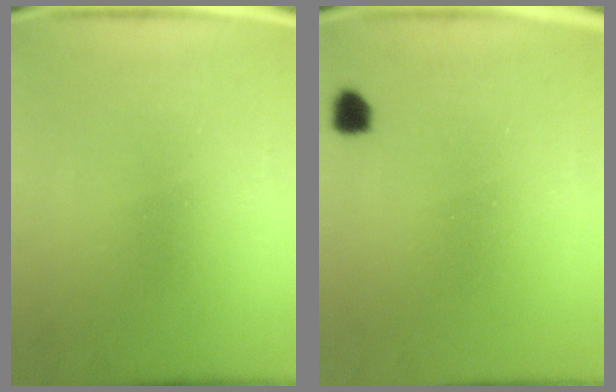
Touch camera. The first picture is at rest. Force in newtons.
{"total": 2.0}